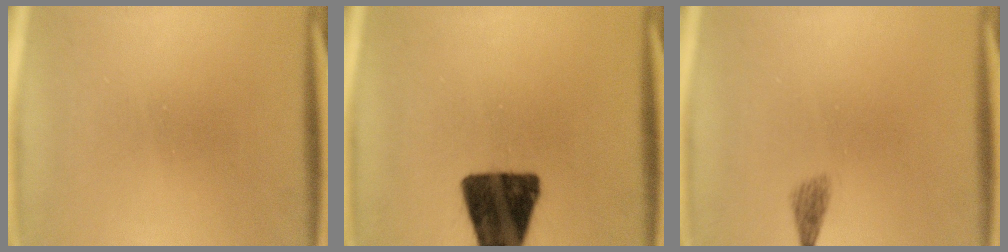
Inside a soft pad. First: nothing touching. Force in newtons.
{"total": 15.1}
{"total": 3.1}